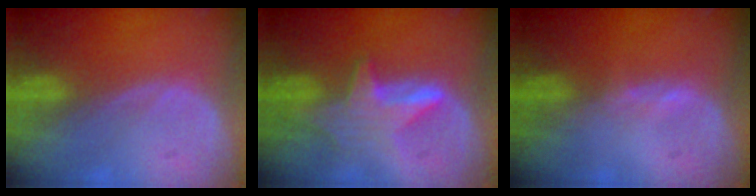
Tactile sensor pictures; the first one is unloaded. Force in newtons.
{"total": 6.3, "press": 6.1, "slide": 1.5}
{"total": 0.7, "press": 0.7, "slide": 0.2}